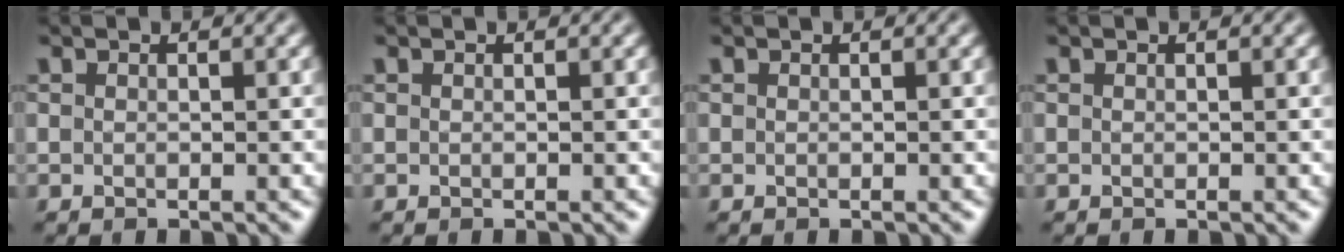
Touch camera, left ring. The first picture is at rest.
{"total": 0.0}
{"total": 0.0}
{"total": 0.0}